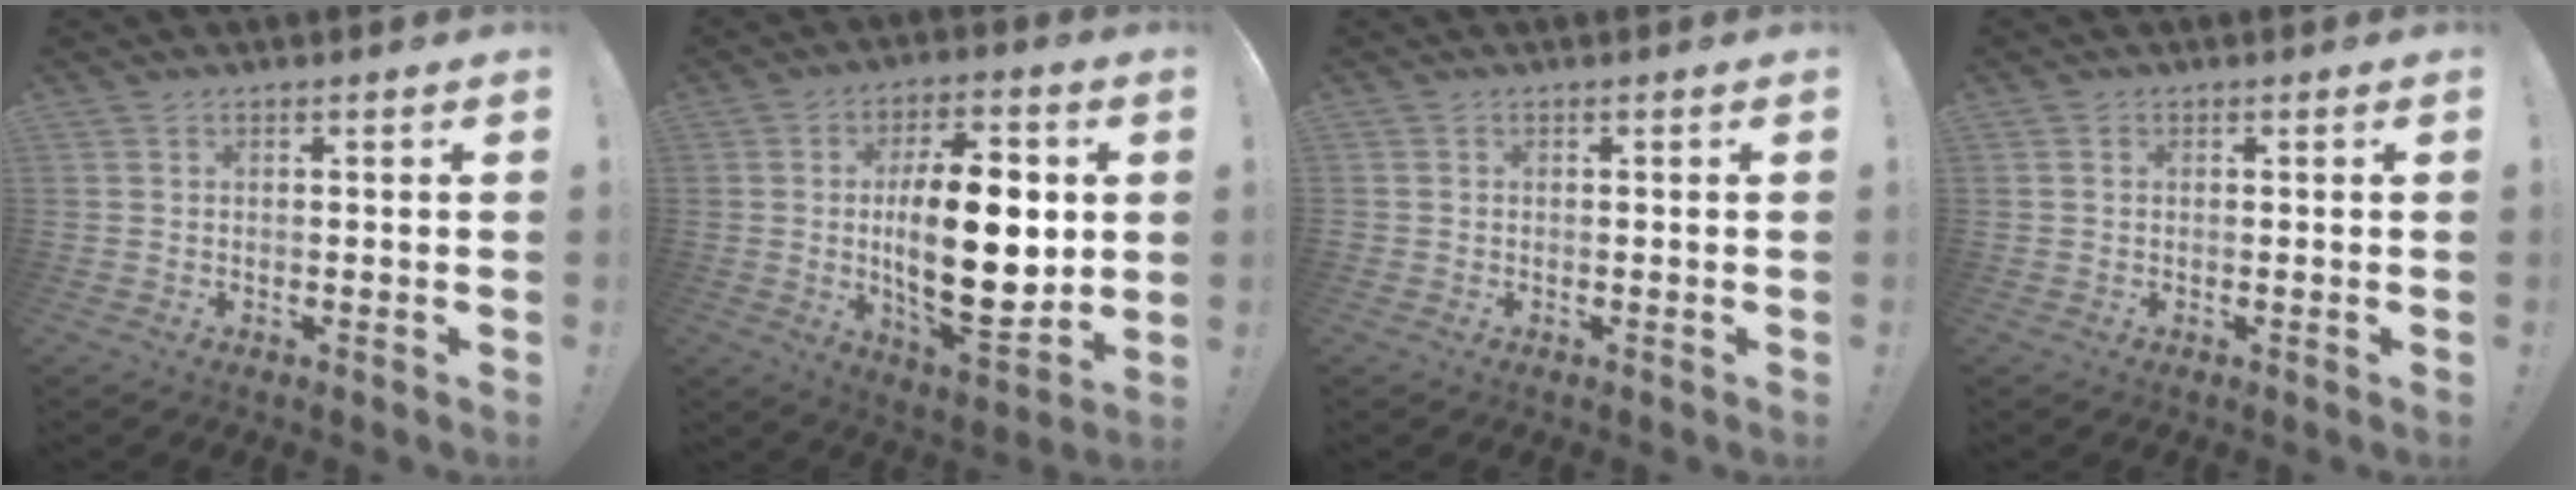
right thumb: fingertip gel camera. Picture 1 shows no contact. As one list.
[{"total": 23.0, "force": [1.2, 10.2, 20.6], "torque": [-0.339, -0.004, 0.019]}, {"total": 0.7, "force": [-0.3, 0.6, 0.0], "torque": [0.001, 0.002, -0.006]}, {"total": 0.6, "force": [0.0, 0.6, 0.1], "torque": [-0.007, 0.005, 0.001]}]